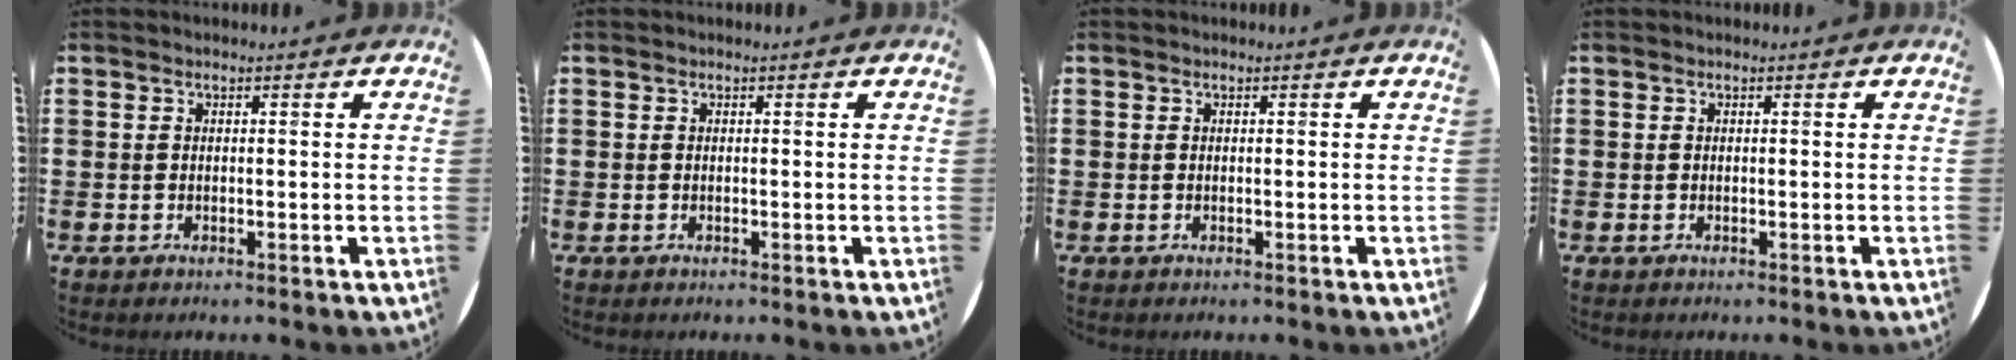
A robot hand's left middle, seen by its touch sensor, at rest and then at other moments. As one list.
[{"total": 0.0}, {"total": 0.0}, {"total": 0.0}]